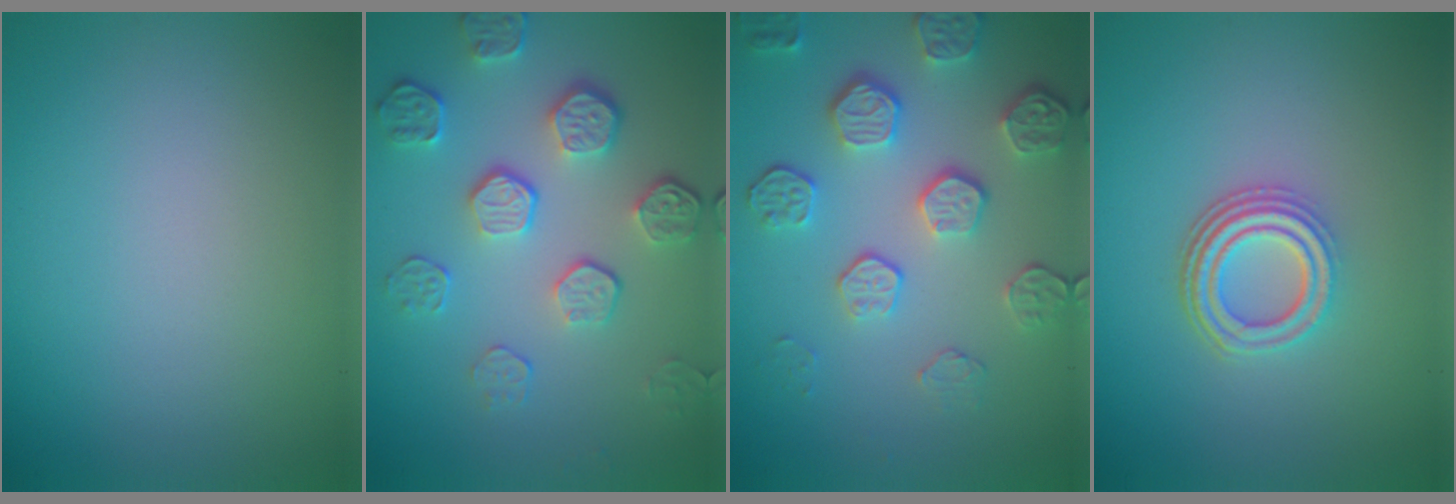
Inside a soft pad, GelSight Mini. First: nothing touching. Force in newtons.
{"total": 5.2, "press": 3.7, "slide": 3.6}
{"total": 4.7, "press": 3.9, "slide": 2.6}
{"total": 4.0, "press": 3.1, "slide": 2.5}